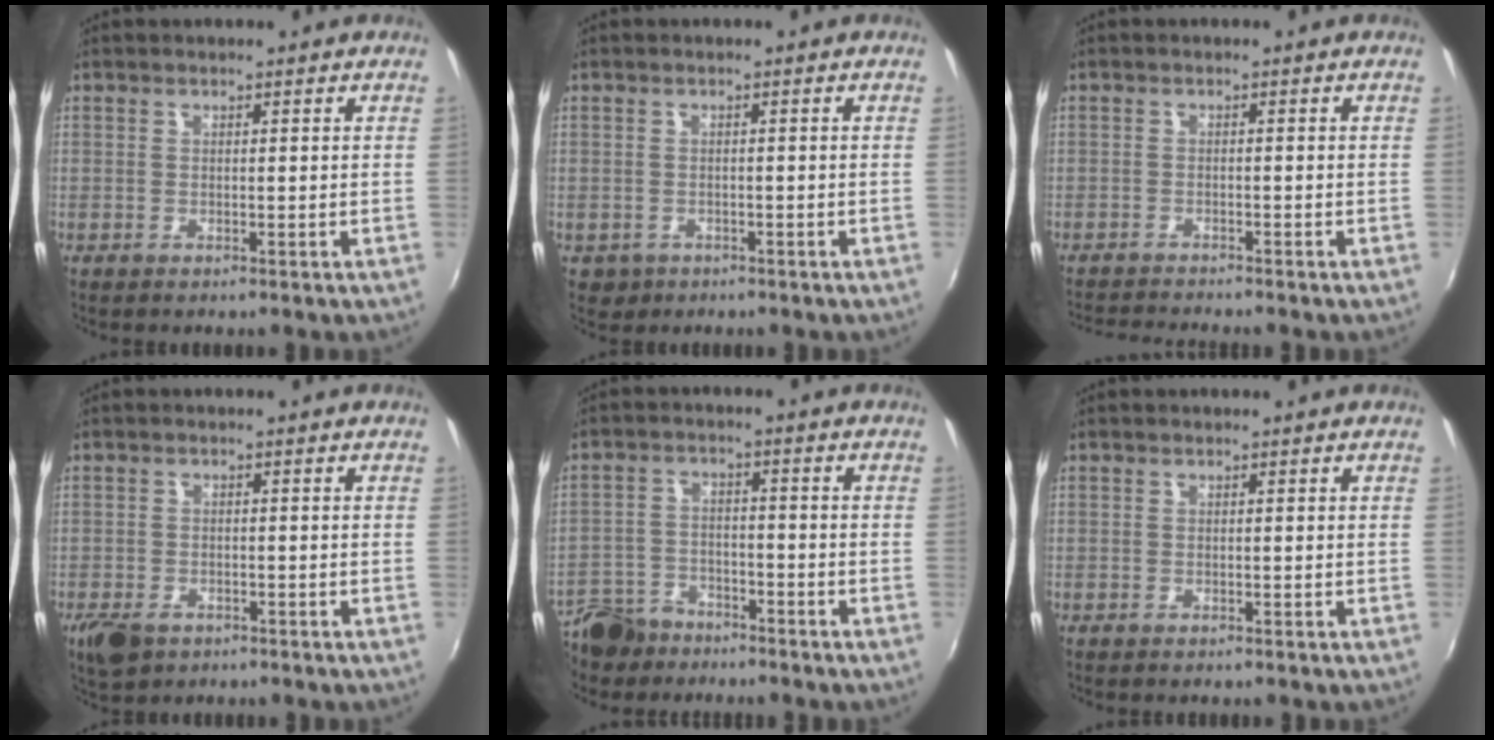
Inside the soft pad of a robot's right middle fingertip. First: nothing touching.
{"total": 2.7, "force": [-1.0, 2.4, 0.9], "torque": [-0.024, -0.003, -0.010]}
{"total": 4.4, "force": [-4.3, -0.3, 0.9], "torque": [-0.034, -0.013, -0.078]}
{"total": 5.3, "force": [-3.3, 3.2, 2.7], "torque": [-0.070, -0.016, -0.058]}
{"total": 10.4, "force": [-8.3, 5.3, 3.3], "torque": [-0.101, -0.003, -0.149]}
{"total": 0.0}